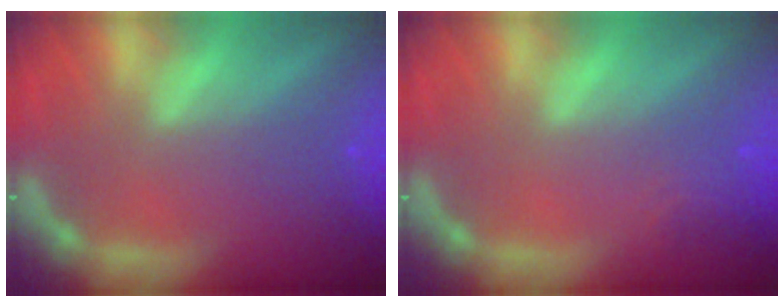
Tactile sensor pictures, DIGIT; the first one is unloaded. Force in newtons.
{"total": 1.4}